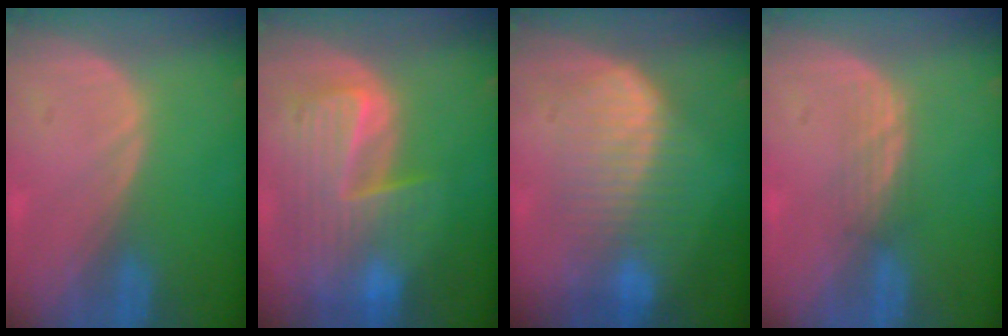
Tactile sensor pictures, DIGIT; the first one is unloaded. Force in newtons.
{"total": 10.0, "press": 8.7, "slide": 5.0}
{"total": 7.3, "press": 7.3, "slide": 0.2}
{"total": 2.1, "press": 2.1, "slide": 0.2}